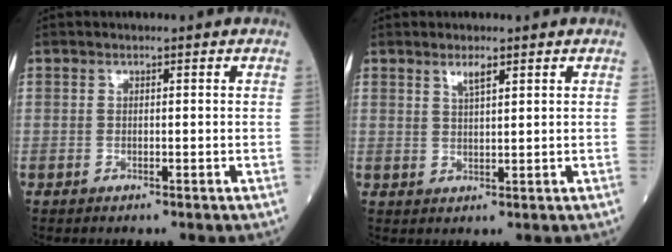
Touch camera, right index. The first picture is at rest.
{"total": 2.3, "force": [1.5, 0.3, 1.7], "torque": [-0.036, 0.001, 0.030]}